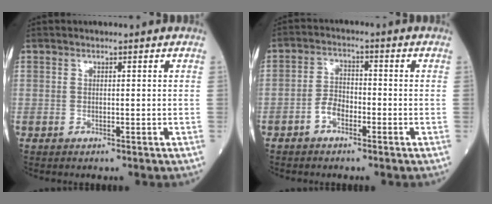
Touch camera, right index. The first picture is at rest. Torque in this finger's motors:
{"motor_torque": [0.12, -0.05, 0.04, 0.01]}